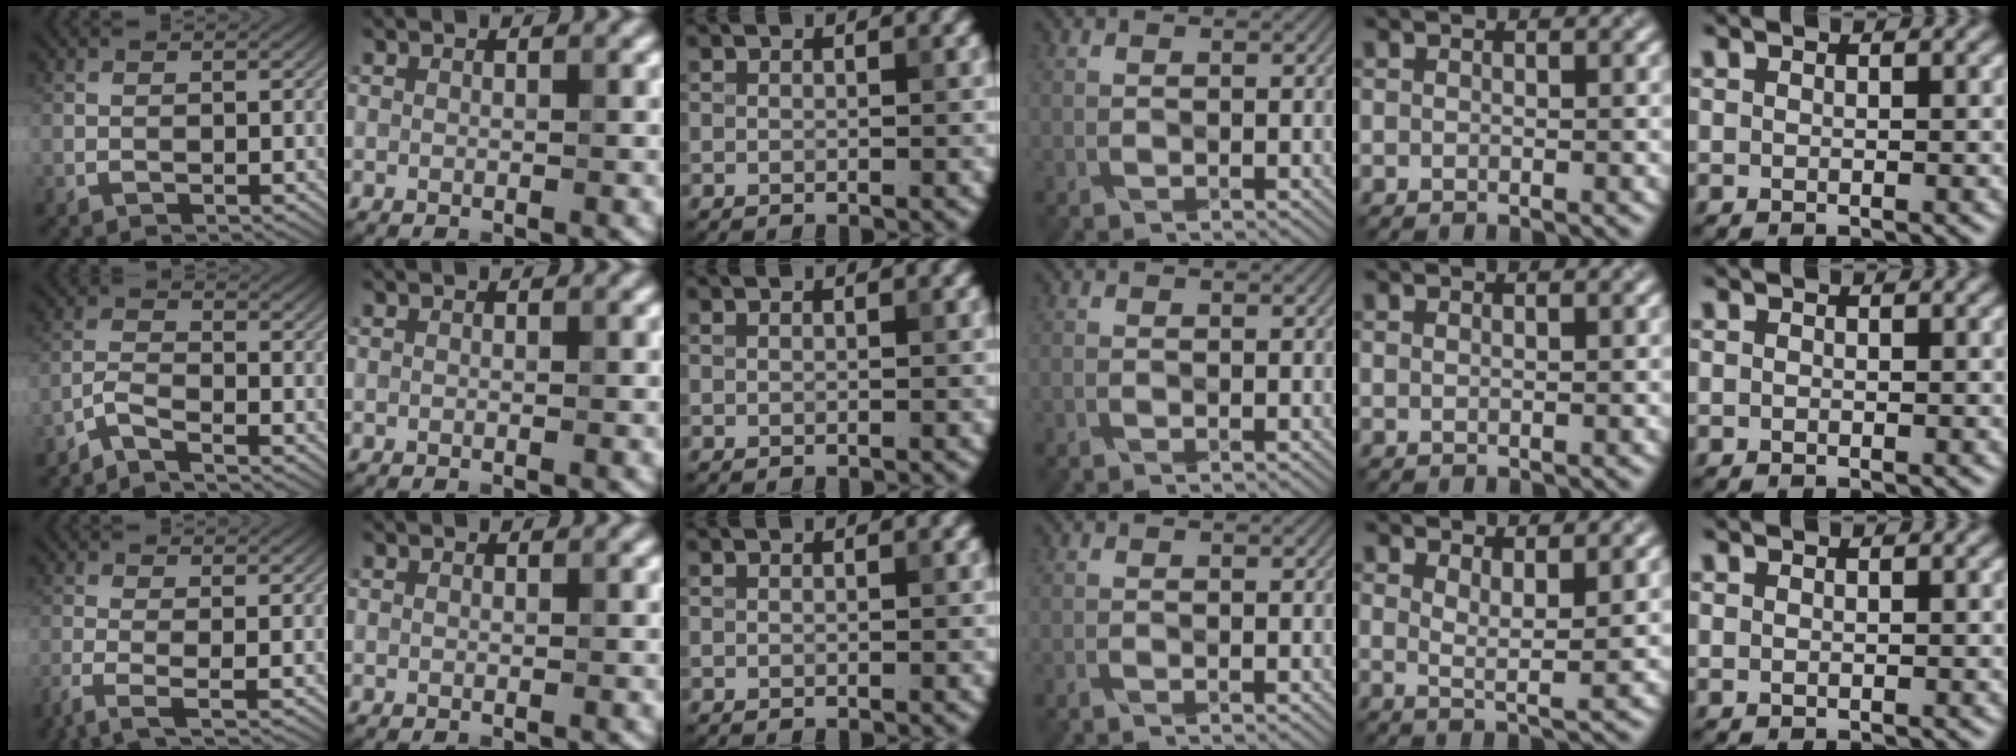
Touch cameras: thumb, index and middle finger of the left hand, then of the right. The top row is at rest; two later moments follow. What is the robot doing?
{"motion": "wrap", "object": "cellophane"}